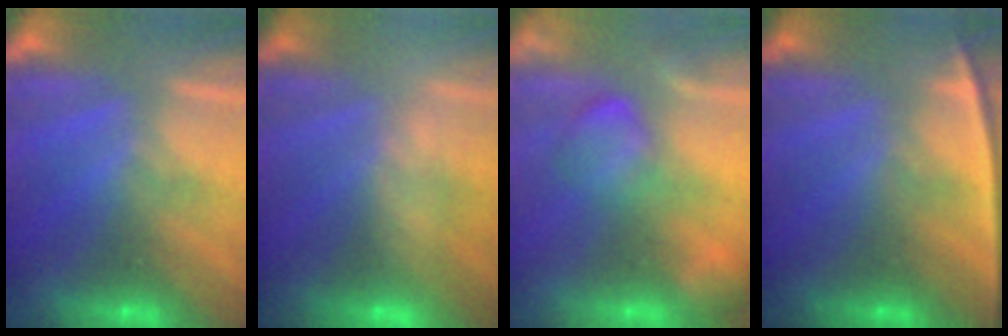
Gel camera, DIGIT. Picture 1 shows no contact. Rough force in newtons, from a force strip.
{"total": 2.4}
{"total": 2.4}
{"total": 2.4}